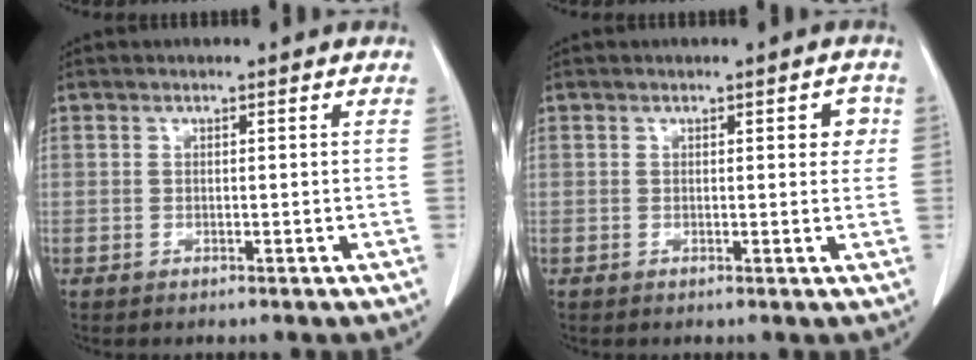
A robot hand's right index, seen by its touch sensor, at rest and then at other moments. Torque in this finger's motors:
{"motor_torque": [0.10, -0.03, 0.02, 0.00]}